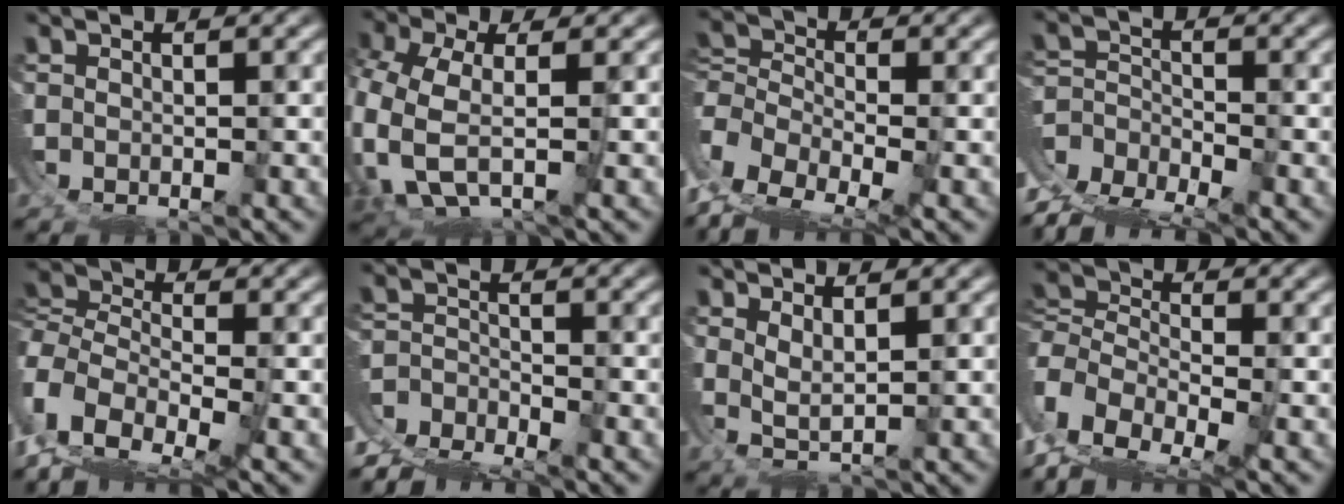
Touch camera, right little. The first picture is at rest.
{"total": 8.1, "force": [-1.4, 6.1, 5.1], "torque": [-0.173, -0.053, 0.001]}
{"total": 11.5, "force": [-3.3, 9.5, 5.5], "torque": [-0.164, -0.060, -0.046]}
{"total": 8.6, "force": [-4.8, 6.1, 3.6], "torque": [-0.087, -0.047, -0.070]}
{"total": 10.8, "force": [-3.2, 8.5, 5.9], "torque": [-0.162, -0.062, -0.039]}
{"total": 7.5, "force": [-5.2, 4.9, 2.2], "torque": [-0.049, -0.034, -0.081]}
{"total": 3.8, "force": [1.0, 3.1, 2.0], "torque": [-0.052, 0.000, 0.008]}
{"total": 13.3, "force": [-3.7, 11.1, 6.3], "torque": [-0.181, -0.068, -0.052]}